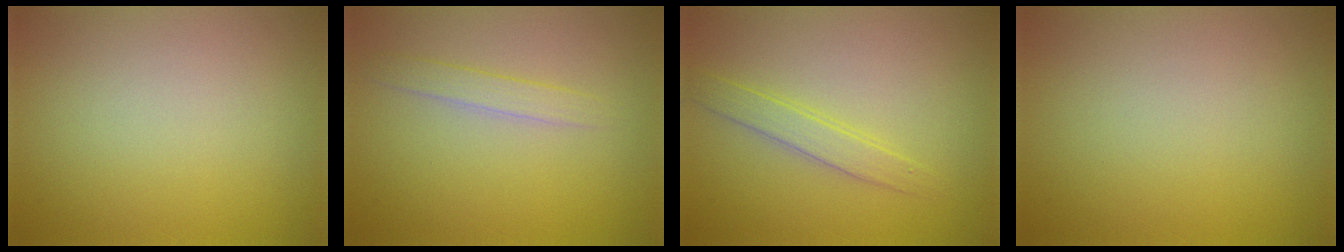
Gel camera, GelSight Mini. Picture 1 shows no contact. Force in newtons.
{"total": 1.5, "press": 1.5, "slide": 0.0}
{"total": 2.0, "press": 2.0, "slide": 0.0}
{"total": 0.0}